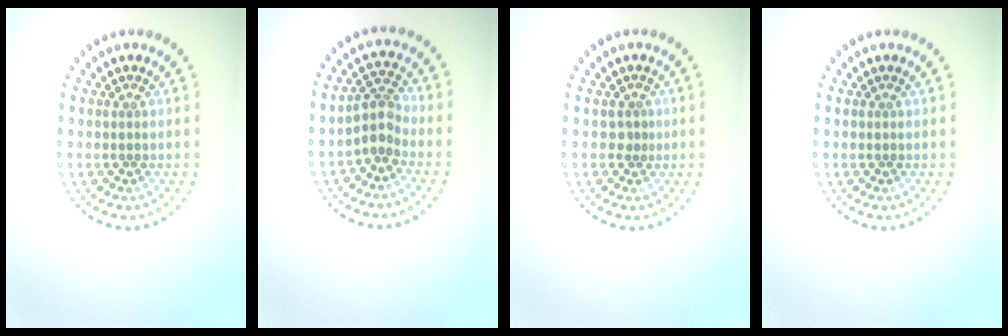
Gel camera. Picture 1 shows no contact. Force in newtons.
{"total": 2.4, "press": 1.8, "slide": 1.6}
{"total": 0.8, "press": 0.4, "slide": 0.7}
{"total": 0.0}